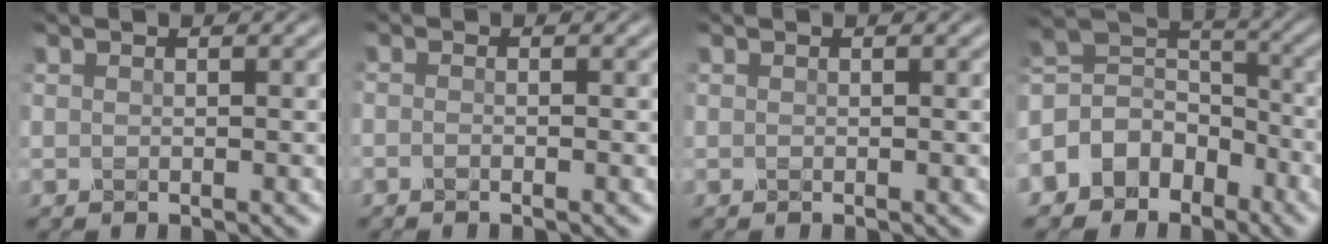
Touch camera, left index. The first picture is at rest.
{"total": 0.8, "force": [-0.5, 0.2, 0.6], "torque": [-0.010, -0.002, -0.010]}
{"total": 0.0}
{"total": 6.9, "force": [-4.0, 5.0, 2.5], "torque": [-0.043, 0.015, -0.092]}